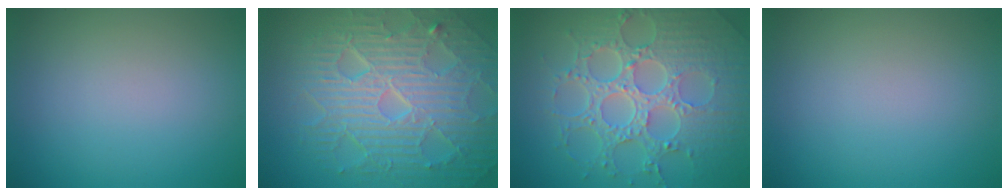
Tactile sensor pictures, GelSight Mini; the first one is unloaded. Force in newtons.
{"total": 10.4, "press": 6.7, "slide": 8.0}
{"total": 8.4, "press": 6.2, "slide": 5.6}
{"total": 0.0}